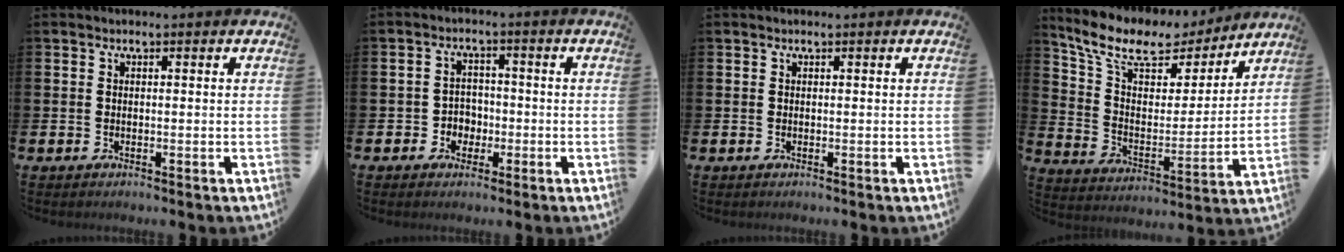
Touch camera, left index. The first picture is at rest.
{"total": 2.8, "force": [-1.1, 2.5, 0.7], "torque": [-0.016, 0.001, -0.029]}
{"total": 0.0}
{"total": 10.3, "force": [8.7, 4.2, 3.5], "torque": [-0.118, -0.054, 0.151]}